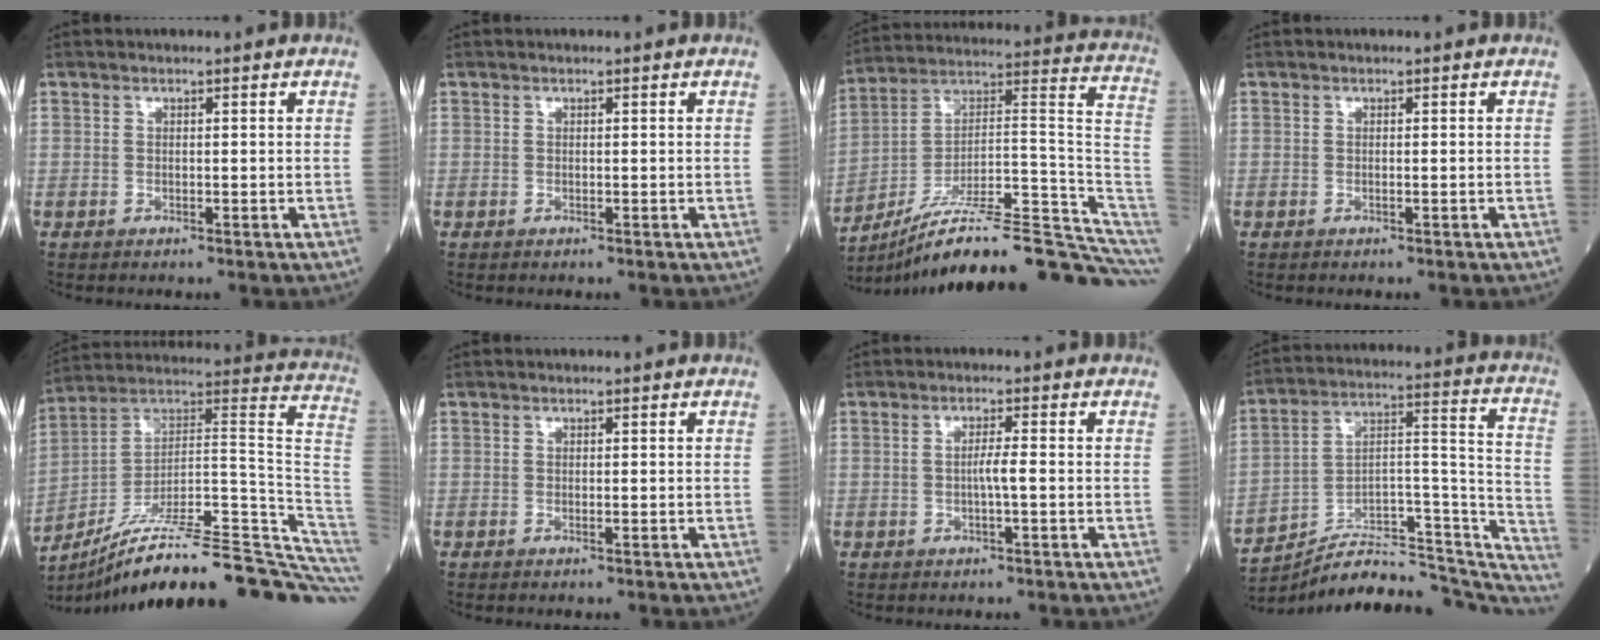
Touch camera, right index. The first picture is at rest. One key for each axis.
{"total": 0.0}
{"total": 25.5, "fx": -19.5, "fy": 2.1, "fz": 16.3, "tx": -0.155, "ty": 0.049, "tz": -0.296}
{"total": 0.0}
{"total": 30.7, "fx": -24.2, "fy": 2.0, "fz": 18.8, "tx": -0.161, "ty": 0.025, "tz": -0.354}
{"total": 0.0}
{"total": 2.2, "fx": -0.4, "fy": -0.2, "fz": 2.2, "tx": -0.042, "ty": -0.001, "tz": -0.007}
{"total": 24.1, "fx": -21.9, "fy": 6.1, "fz": 7.9, "tx": -0.088, "ty": 0.065, "tz": -0.318}